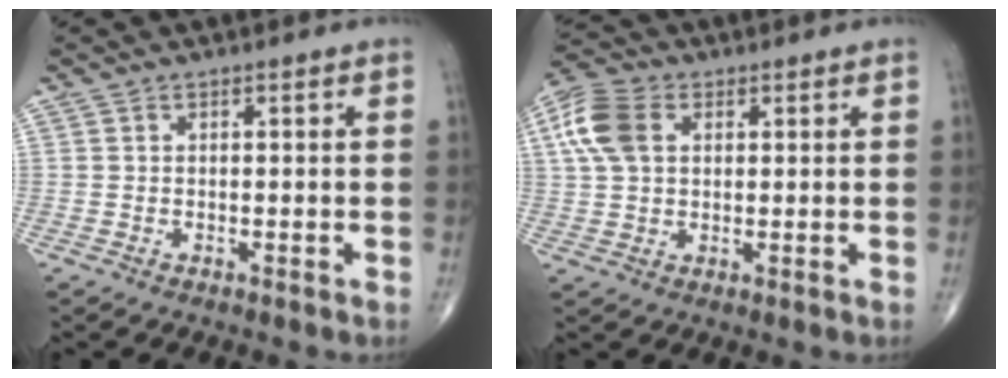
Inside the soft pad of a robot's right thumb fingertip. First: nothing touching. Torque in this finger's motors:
{"motor_torque": [0.25, 0.28, 0.59, 0.00, 0.07]}